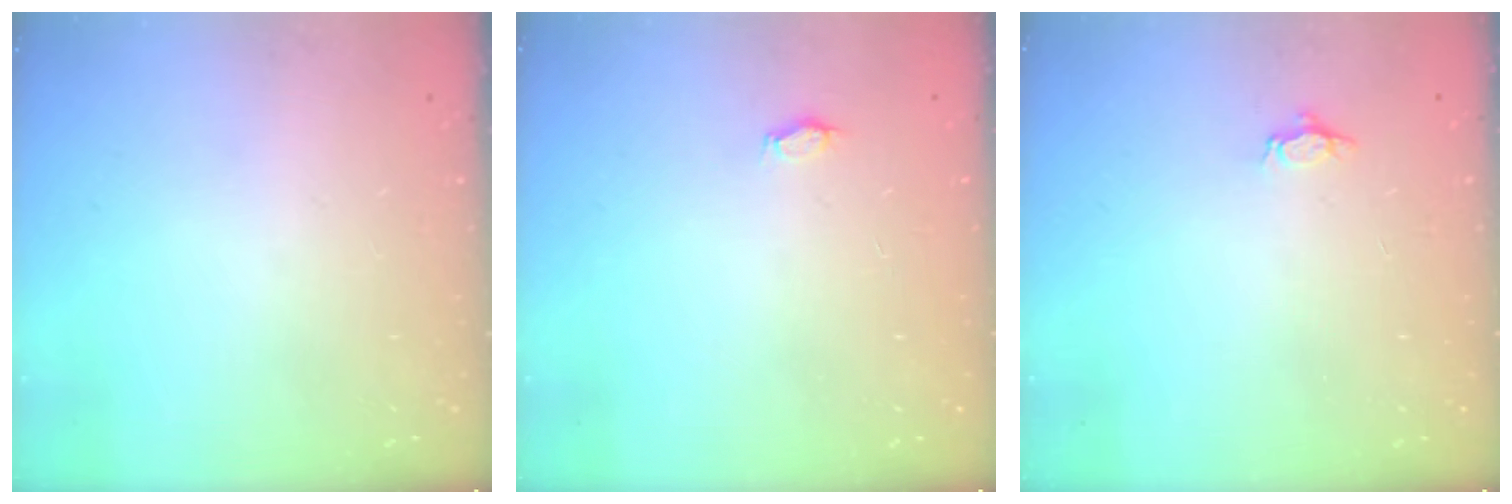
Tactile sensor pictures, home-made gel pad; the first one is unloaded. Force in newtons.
{"total": 2.7, "press": 2.5, "slide": 1.1}
{"total": 3.5, "press": 3.4, "slide": 0.4}